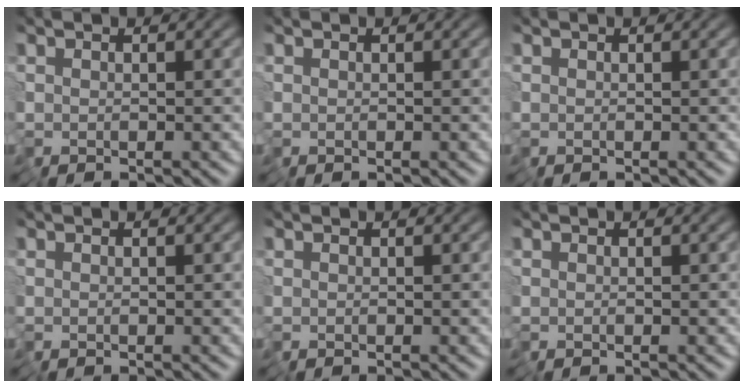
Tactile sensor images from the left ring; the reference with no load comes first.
{"total": 0.0}
{"total": 0.0}
{"total": 0.0}
{"total": 0.0}
{"total": 0.0}